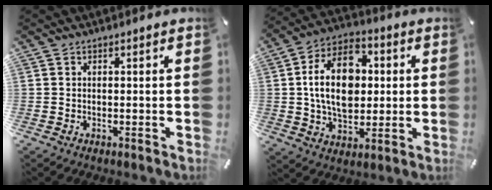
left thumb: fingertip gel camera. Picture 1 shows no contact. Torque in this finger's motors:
{"motor_torque": [2.11, 2.10, 0.52, -0.19, 0.44]}